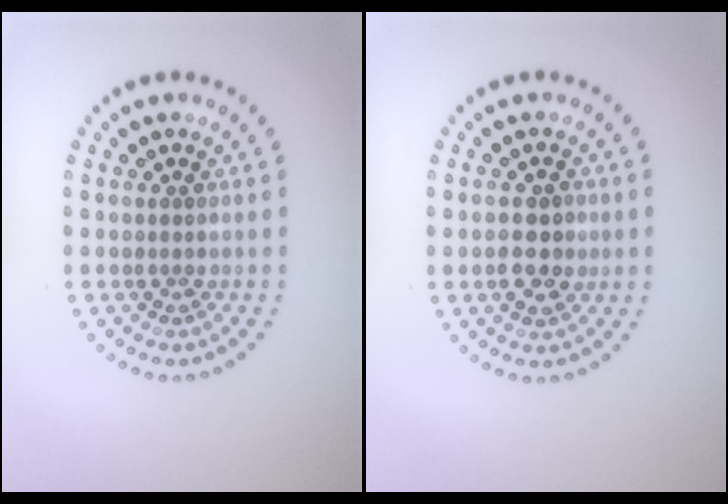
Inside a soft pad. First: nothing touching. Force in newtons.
{"total": 2.9, "press": 2.9, "slide": 0.2}